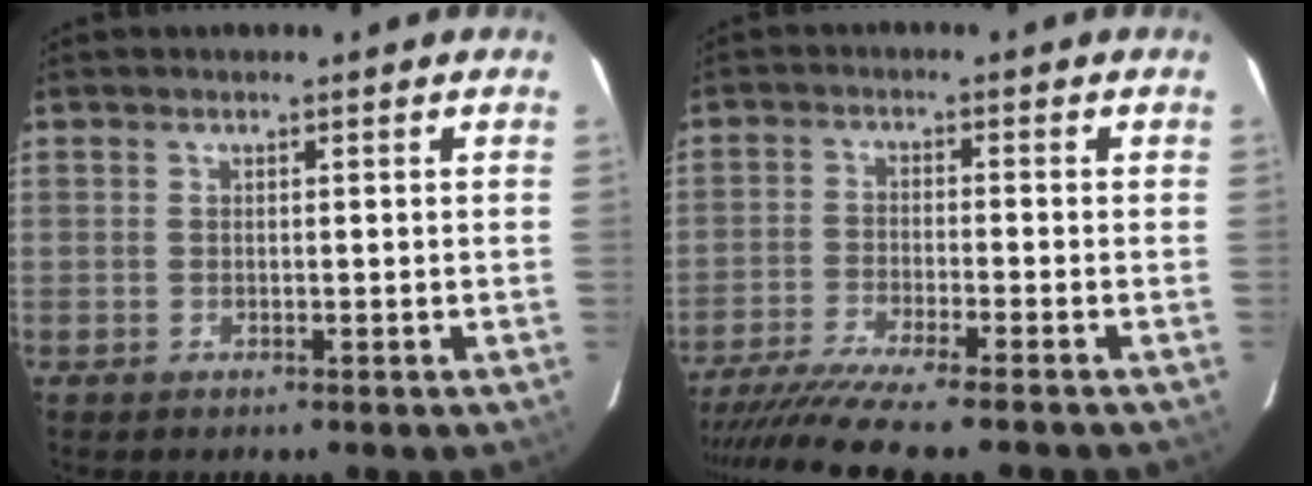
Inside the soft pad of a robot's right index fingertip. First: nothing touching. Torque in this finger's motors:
{"motor_torque": [0.71, -1.43, 0.80, 0.17]}